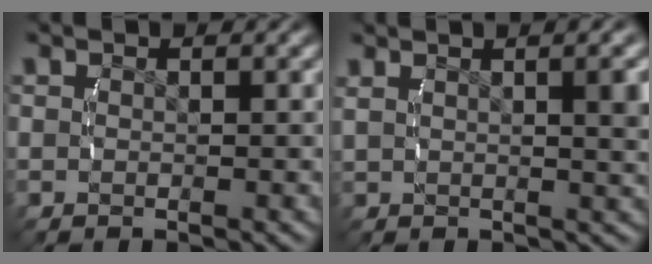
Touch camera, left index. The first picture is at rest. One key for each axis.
{"total": 5.7, "fx": 2.7, "fy": 1.7, "fz": 4.8, "tx": -0.044, "ty": 0.027, "tz": 0.038}